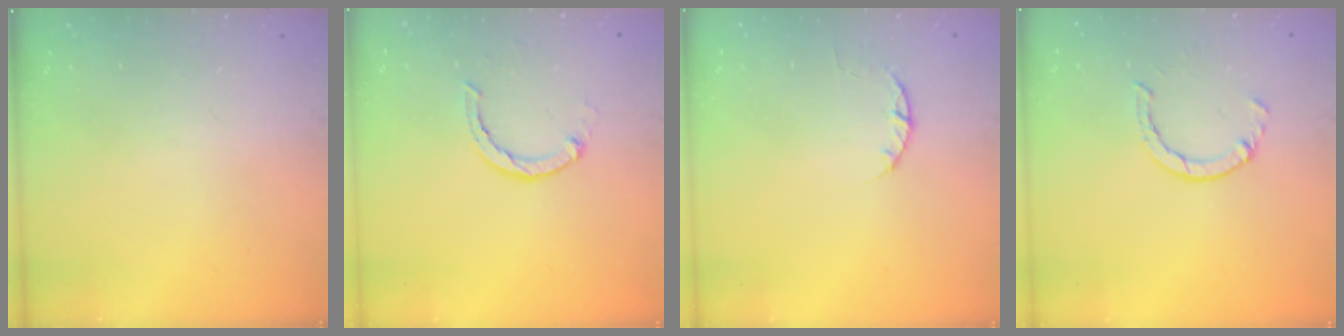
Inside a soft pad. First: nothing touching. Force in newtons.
{"total": 2.3, "press": 2.3, "slide": 0.2}
{"total": 2.4, "press": 2.4, "slide": 0.4}
{"total": 2.9, "press": 2.9, "slide": 0.4}